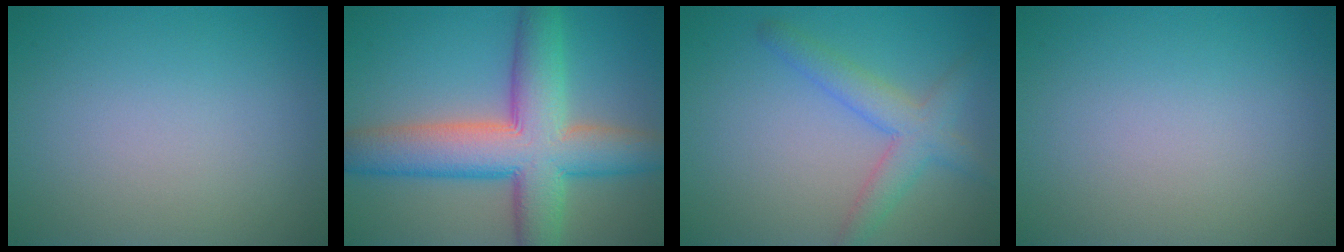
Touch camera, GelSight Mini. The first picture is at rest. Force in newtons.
{"total": 10.4, "press": 10.4, "slide": 0.5}
{"total": 3.6, "press": 3.6, "slide": 0.1}
{"total": 0.0}